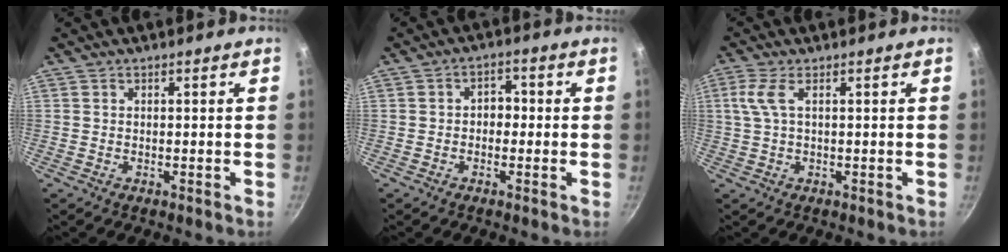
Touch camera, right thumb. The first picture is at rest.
{"total": 3.3, "force": [-0.4, 2.5, 2.1], "torque": [-0.008, 0.011, -0.012]}
{"total": 4.0, "force": [0.9, 1.2, 3.7], "torque": [-0.092, 0.008, 0.020]}